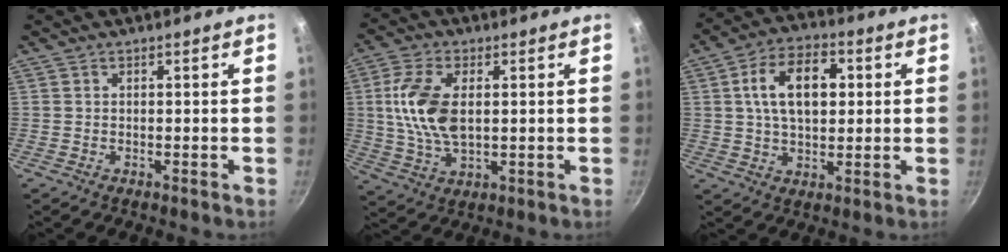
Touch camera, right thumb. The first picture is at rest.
{"total": 11.6, "force": [1.5, 6.2, 9.7], "torque": [-0.193, 0.001, 0.028]}
{"total": 11.7, "force": [2.2, 7.1, 9.1], "torque": [-0.136, 0.011, 0.031]}